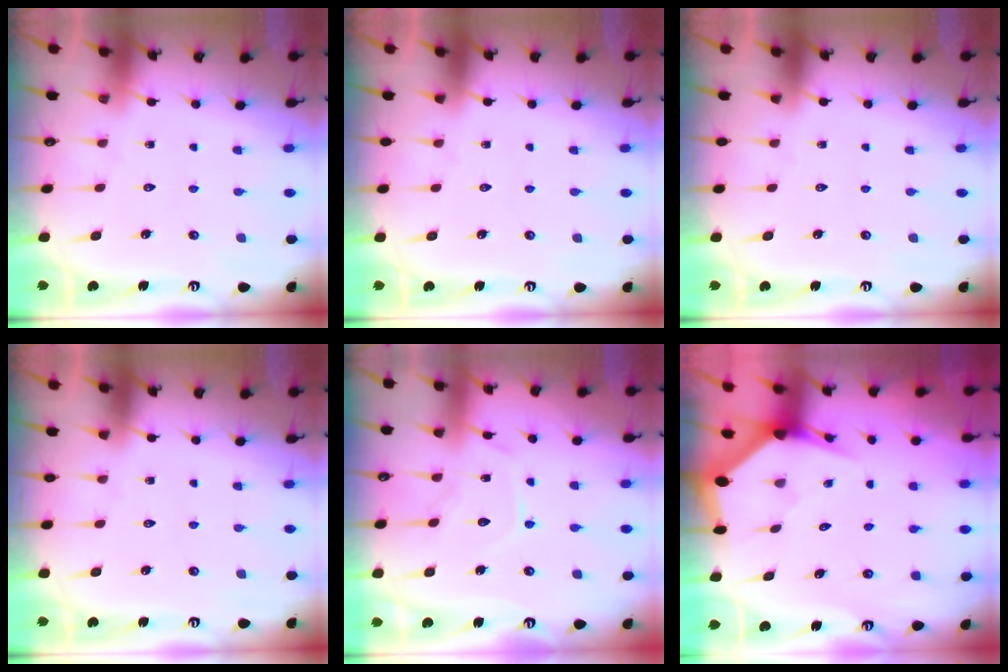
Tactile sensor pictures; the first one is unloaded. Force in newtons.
{"total": 0.0}
{"total": 0.0}
{"total": 0.0}
{"total": 10.5, "press": 10.5, "slide": 0.9}
{"total": 3.4, "press": 3.4, "slide": 0.5}